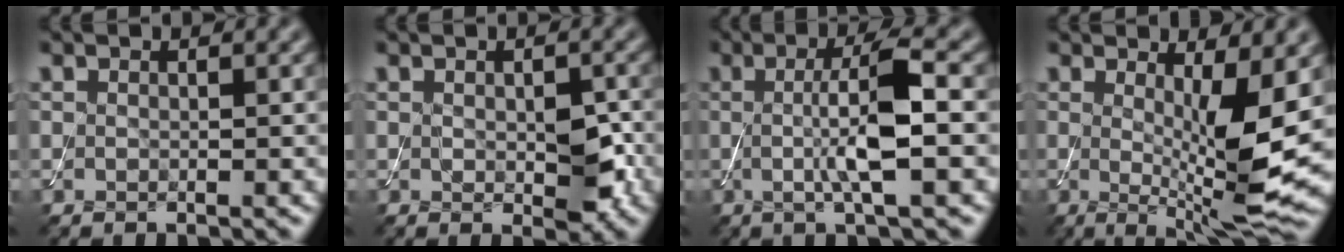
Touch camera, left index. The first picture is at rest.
{"total": 3.6, "force": [-0.3, 2.0, 2.9], "torque": [-0.046, -0.009, 0.002]}
{"total": 5.8, "force": [0.0, 1.0, 5.7], "torque": [-0.107, 0.001, -0.001]}
{"total": 7.6, "force": [0.4, 1.7, 7.4], "torque": [-0.104, -0.023, 0.012]}